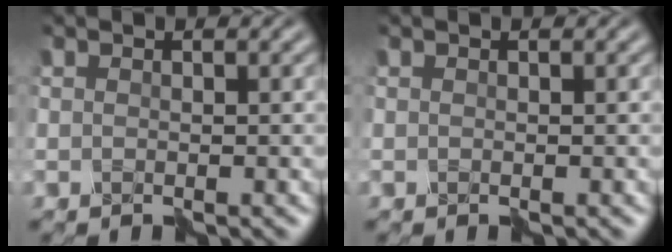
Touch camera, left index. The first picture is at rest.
{"total": 0.0}